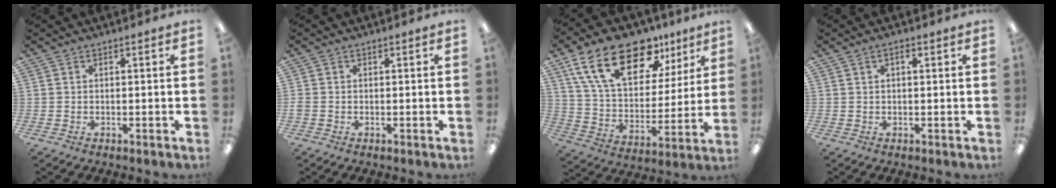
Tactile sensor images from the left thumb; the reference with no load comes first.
{"total": 0.7, "force": [-0.4, 0.6, -0.1], "torque": [0.004, 0.001, -0.008]}
{"total": 21.0, "force": [13.0, 11.1, 12.2], "torque": [-0.216, -0.058, 0.231]}
{"total": 1.6, "force": [0.6, 0.8, 1.3], "torque": [-0.018, 0.002, 0.008]}